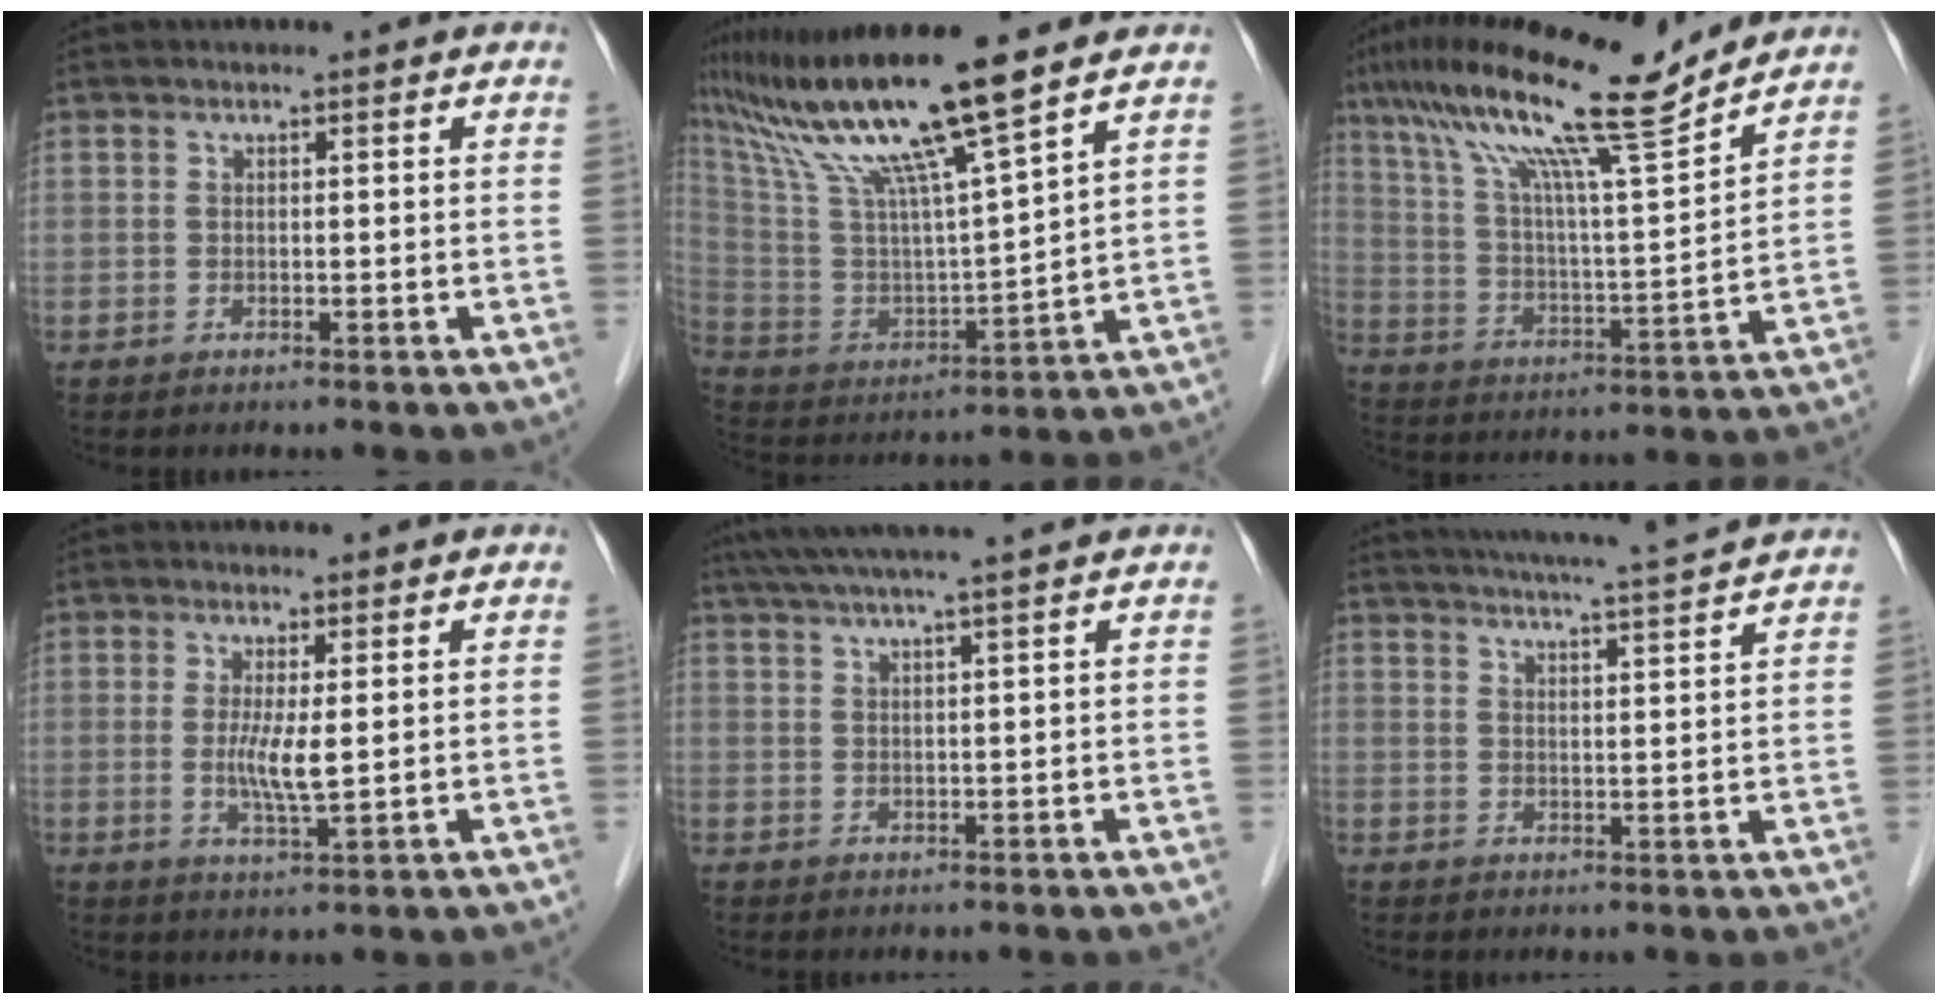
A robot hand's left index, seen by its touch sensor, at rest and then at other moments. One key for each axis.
{"total": 18.0, "fx": 13.4, "fy": -1.0, "fz": 12.0, "tx": -0.223, "ty": 0.001, "tz": 0.249}
{"total": 18.1, "fx": 14.1, "fy": 0.1, "fz": 11.3, "tx": -0.200, "ty": 0.017, "tz": 0.238}
{"total": 4.4, "fx": 0.3, "fy": 0.4, "fz": 4.4, "tx": -0.089, "ty": -0.010, "tz": 0.008}
{"total": 9.2, "fx": 7.6, "fy": -1.1, "fz": 5.0, "tx": -0.078, "ty": 0.030, "tz": 0.107}
{"total": 13.4, "fx": 12.4, "fy": -1.1, "fz": 5.0, "tx": -0.091, "ty": -0.003, "tz": 0.162}